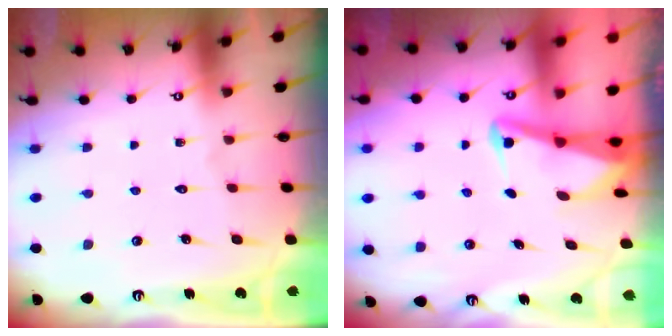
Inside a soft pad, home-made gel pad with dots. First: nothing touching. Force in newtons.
{"total": 3.0, "press": 2.9, "slide": 0.7}